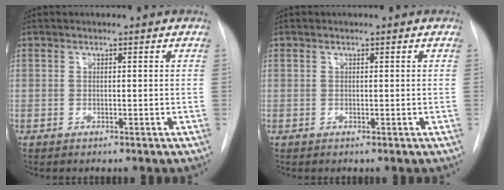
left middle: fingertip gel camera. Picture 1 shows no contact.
{"total": 0.0}